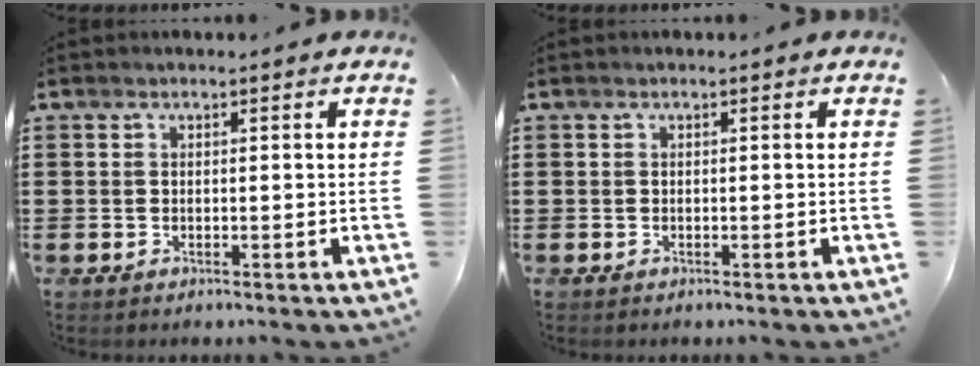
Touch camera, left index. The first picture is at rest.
{"total": 0.0}